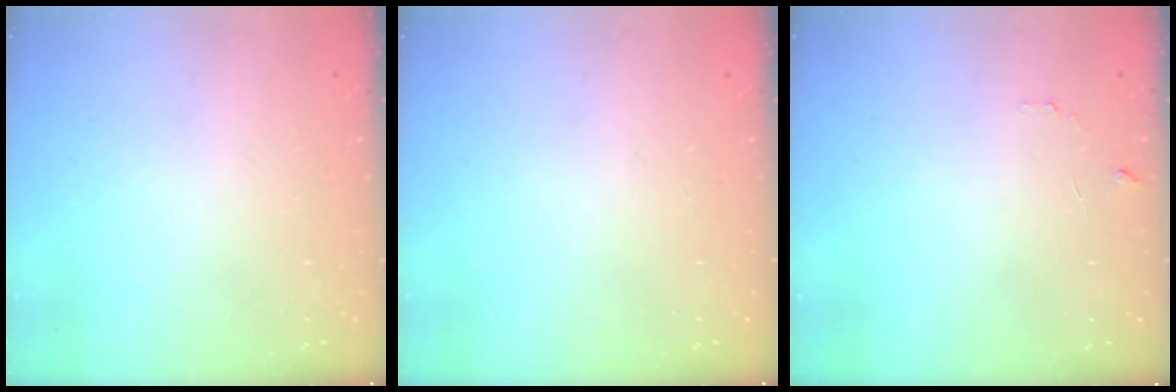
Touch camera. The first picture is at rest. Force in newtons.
{"total": 0.0}
{"total": 4.3, "press": 4.3, "slide": 0.3}